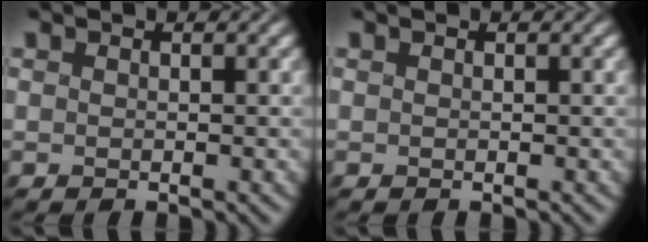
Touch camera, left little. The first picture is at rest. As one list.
[{"total": 0.0}]